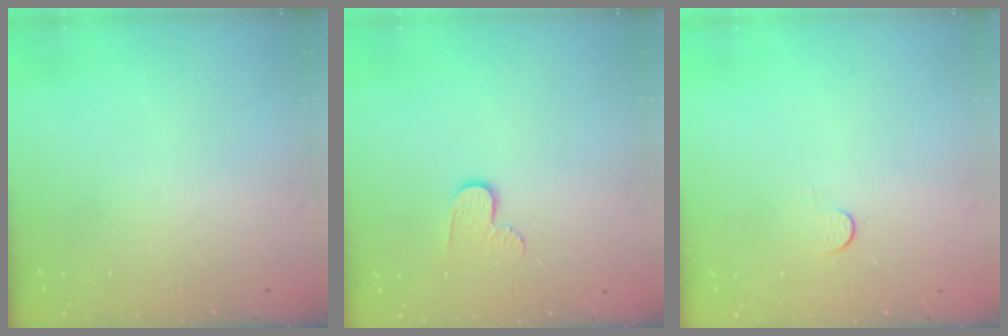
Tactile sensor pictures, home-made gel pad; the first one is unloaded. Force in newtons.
{"total": 7.0, "press": 7.0, "slide": 0.5}
{"total": 2.8, "press": 2.8, "slide": 0.4}